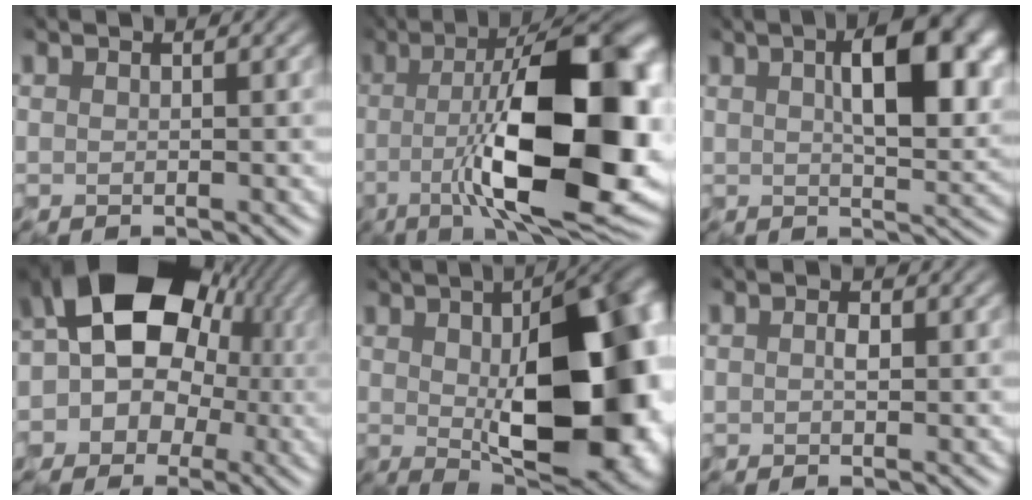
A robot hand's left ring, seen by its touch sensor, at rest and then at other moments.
{"total": 16.7, "force": [-1.4, 4.9, 15.9], "torque": [-0.208, 0.012, -0.033]}
{"total": 8.7, "force": [2.0, 3.5, 7.7], "torque": [-0.115, 0.007, 0.030]}
{"total": 11.5, "force": [0.8, 9.3, 6.8], "torque": [-0.080, 0.007, -0.024]}
{"total": 17.0, "force": [-0.2, 7.8, 15.1], "torque": [-0.179, -0.016, 0.007]}
{"total": 0.9, "force": [-0.3, 0.3, 0.8], "torque": [-0.017, 0.001, -0.007]}